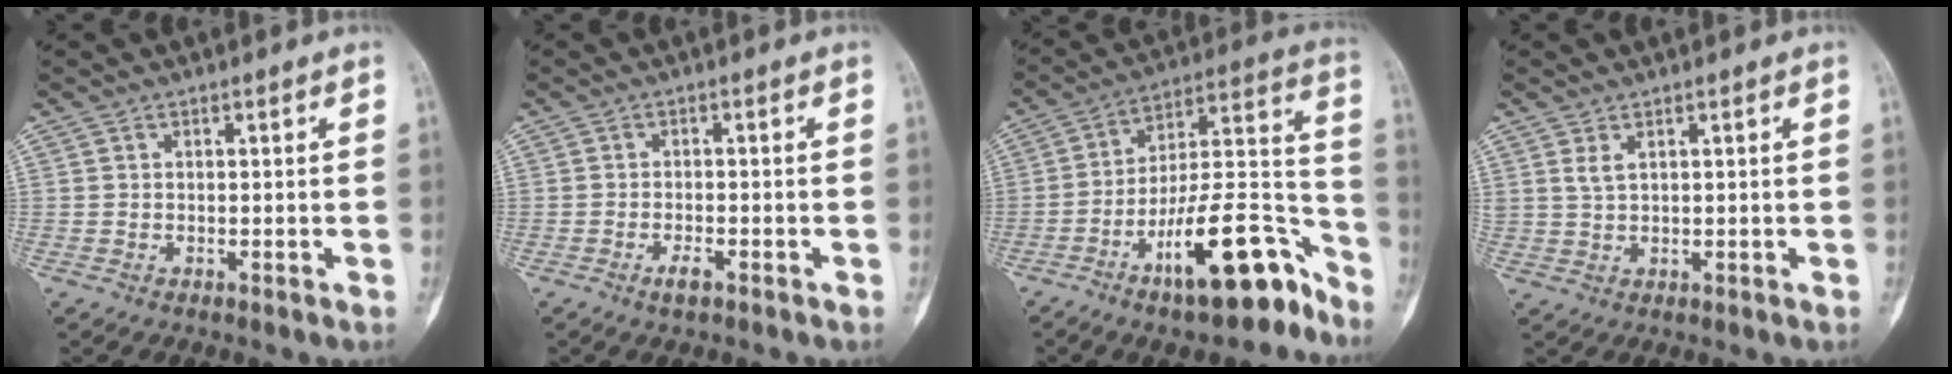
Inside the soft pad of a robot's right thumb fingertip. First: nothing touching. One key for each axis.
{"total": 2.2, "fx": -1.4, "fy": 0.7, "fz": 1.6, "tx": -0.028, "ty": 0.006, "tz": -0.026}
{"total": 20.3, "fx": -12.2, "fy": 6.6, "fz": 14.9, "tx": -0.209, "ty": 0.101, "tz": -0.202}
{"total": 2.0, "fx": 1.1, "fy": 0.8, "fz": 1.5, "tx": -0.032, "ty": -0.002, "tz": 0.031}